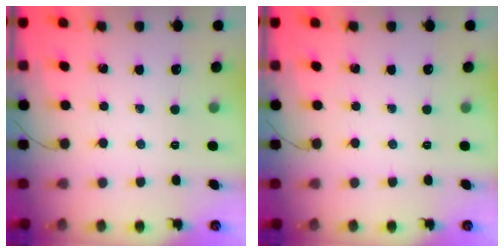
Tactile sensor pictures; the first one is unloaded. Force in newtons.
{"total": 0.0}